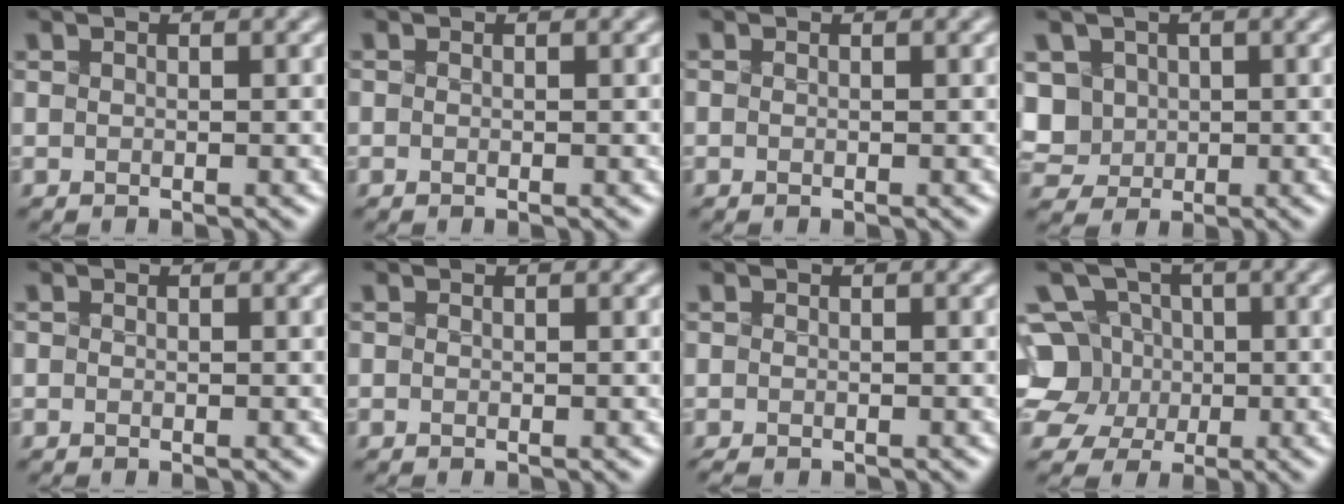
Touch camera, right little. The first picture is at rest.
{"total": 0.0}
{"total": 0.0}
{"total": 6.4, "force": [0.1, 5.6, 3.0], "torque": [-0.067, 0.026, -0.009]}
{"total": 0.0}
{"total": 0.0}
{"total": 0.9, "force": [-0.8, 0.5, 0.1], "torque": [0.008, -0.003, -0.008]}
{"total": 8.2, "force": [-0.6, 7.7, 2.9], "torque": [-0.074, 0.042, -0.039]}